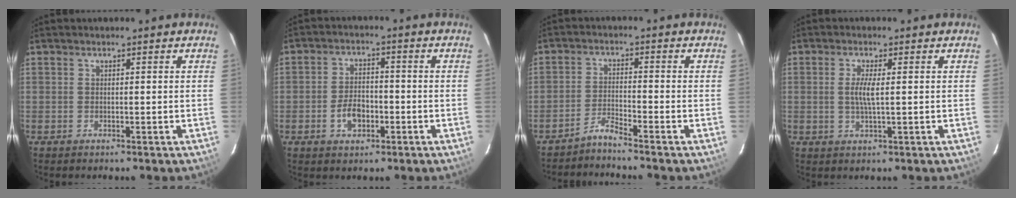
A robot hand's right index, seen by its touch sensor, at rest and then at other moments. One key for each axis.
{"total": 5.6, "fx": -2.2, "fy": 3.5, "fz": 3.7, "tx": -0.075, "ty": 0.009, "tz": -0.034}
{"total": 3.1, "fx": -2.9, "fy": -1.1, "fz": 0.4, "tx": -0.030, "ty": 0.009, "tz": -0.056}
{"total": 3.3, "fx": 0.2, "fy": 0.3, "fz": 3.3, "tx": -0.066, "ty": -0.004, "tz": 0.004}